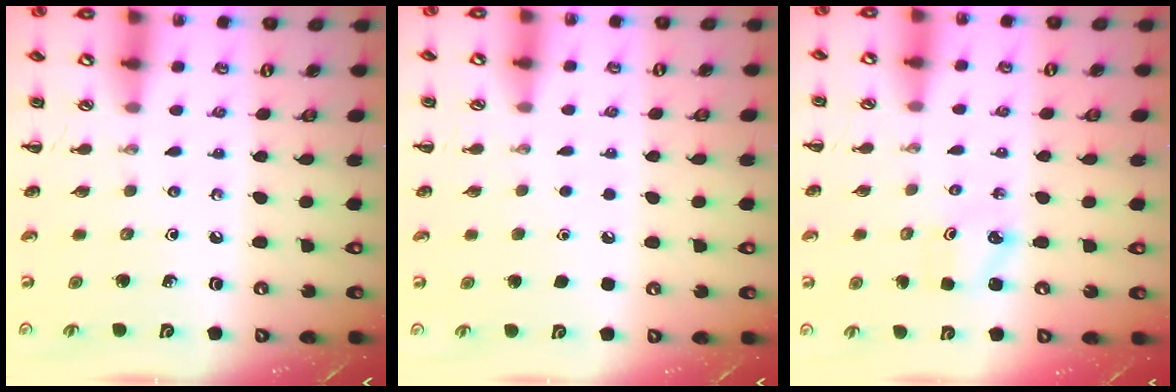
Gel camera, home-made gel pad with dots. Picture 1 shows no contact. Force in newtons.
{"total": 1.7, "press": 1.7, "slide": 0.1}
{"total": 2.3, "press": 2.2, "slide": 0.7}